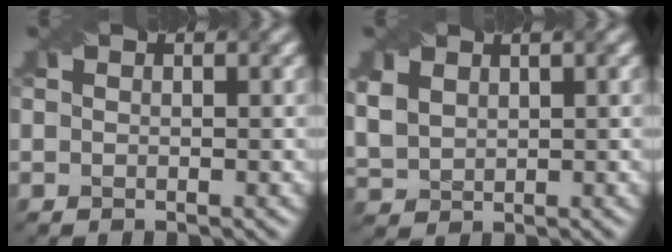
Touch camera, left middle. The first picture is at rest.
{"total": 2.8, "force": [1.4, 2.0, 1.5], "torque": [-0.042, 0.002, 0.034]}